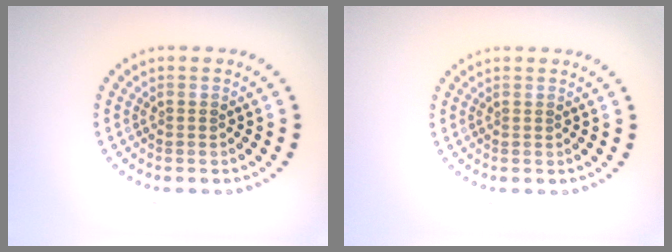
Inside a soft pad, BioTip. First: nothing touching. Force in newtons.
{"total": 0.0}